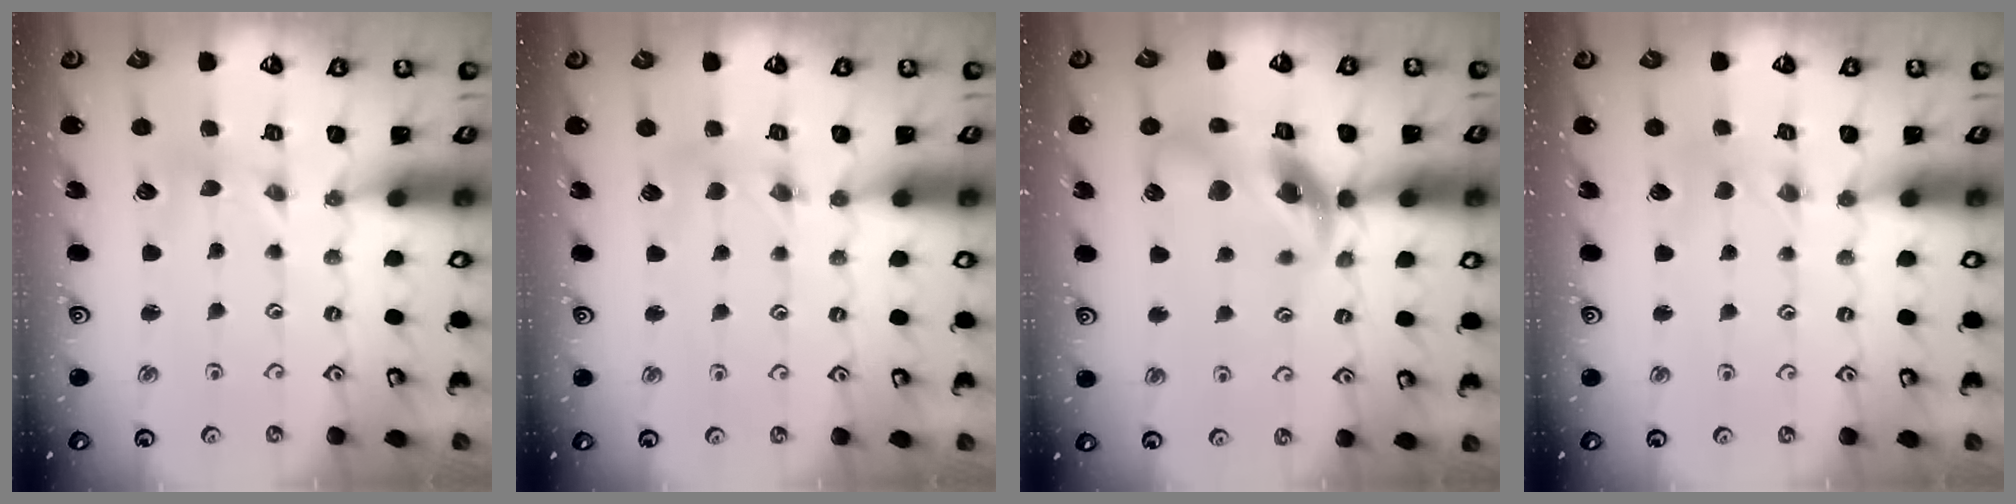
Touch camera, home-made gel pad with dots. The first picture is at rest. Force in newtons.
{"total": 2.7, "press": 2.7, "slide": 0.2}
{"total": 15.3, "press": 15.2, "slide": 2.1}
{"total": 0.0}